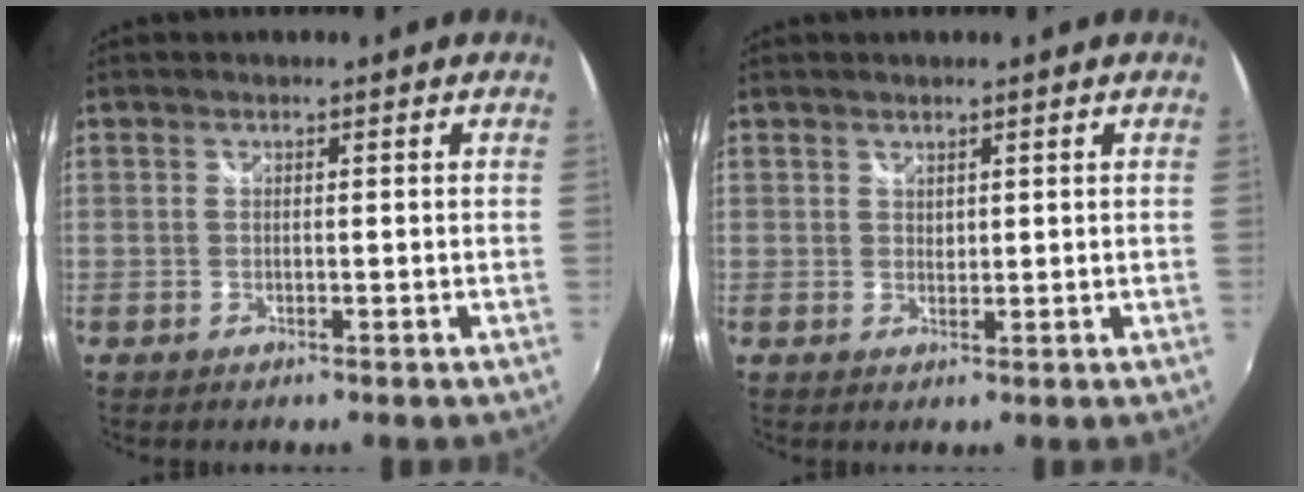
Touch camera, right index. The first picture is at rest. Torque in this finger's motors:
{"motor_torque": [-0.14, 0.09, -0.04, 0.00]}